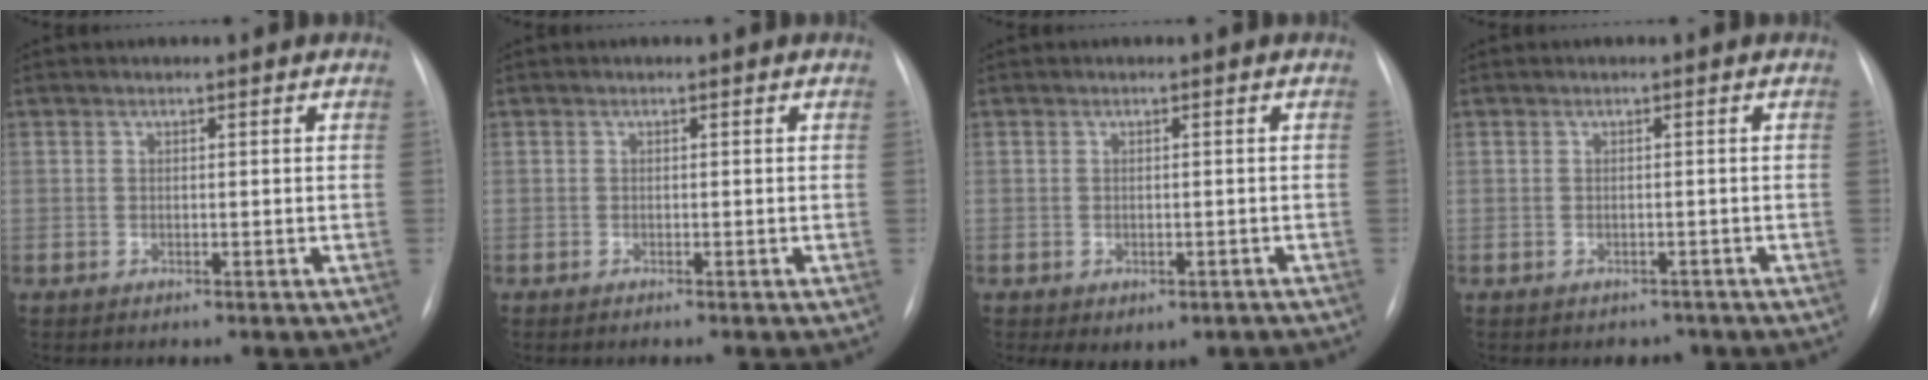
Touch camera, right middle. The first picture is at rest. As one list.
[{"total": 0.5, "force": [-0.4, -0.2, 0.3], "torque": [-0.002, -0.002, -0.005]}, {"total": 4.3, "force": [-2.7, 2.7, 1.9], "torque": [-0.019, 0.008, -0.027]}, {"total": 2.0, "force": [-1.6, 1.3, 0.0], "torque": [-0.002, 0.006, -0.020]}]